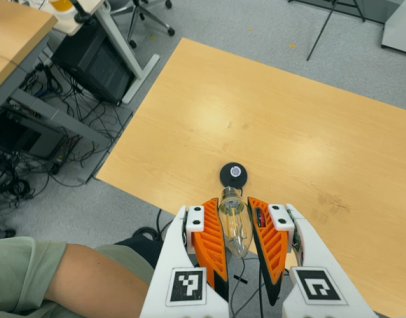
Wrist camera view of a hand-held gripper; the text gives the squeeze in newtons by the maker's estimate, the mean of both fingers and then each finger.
{"total": 19.8, "left": 21.5, "right": 18.0}